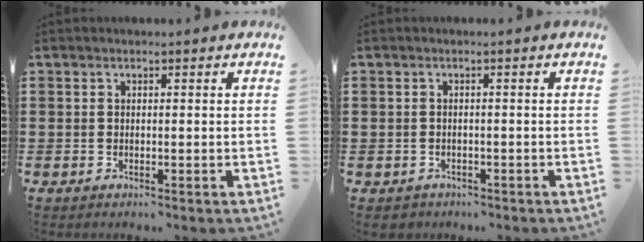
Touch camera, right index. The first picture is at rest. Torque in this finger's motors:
{"motor_torque": [-0.37, 0.35, -0.75, -0.21]}